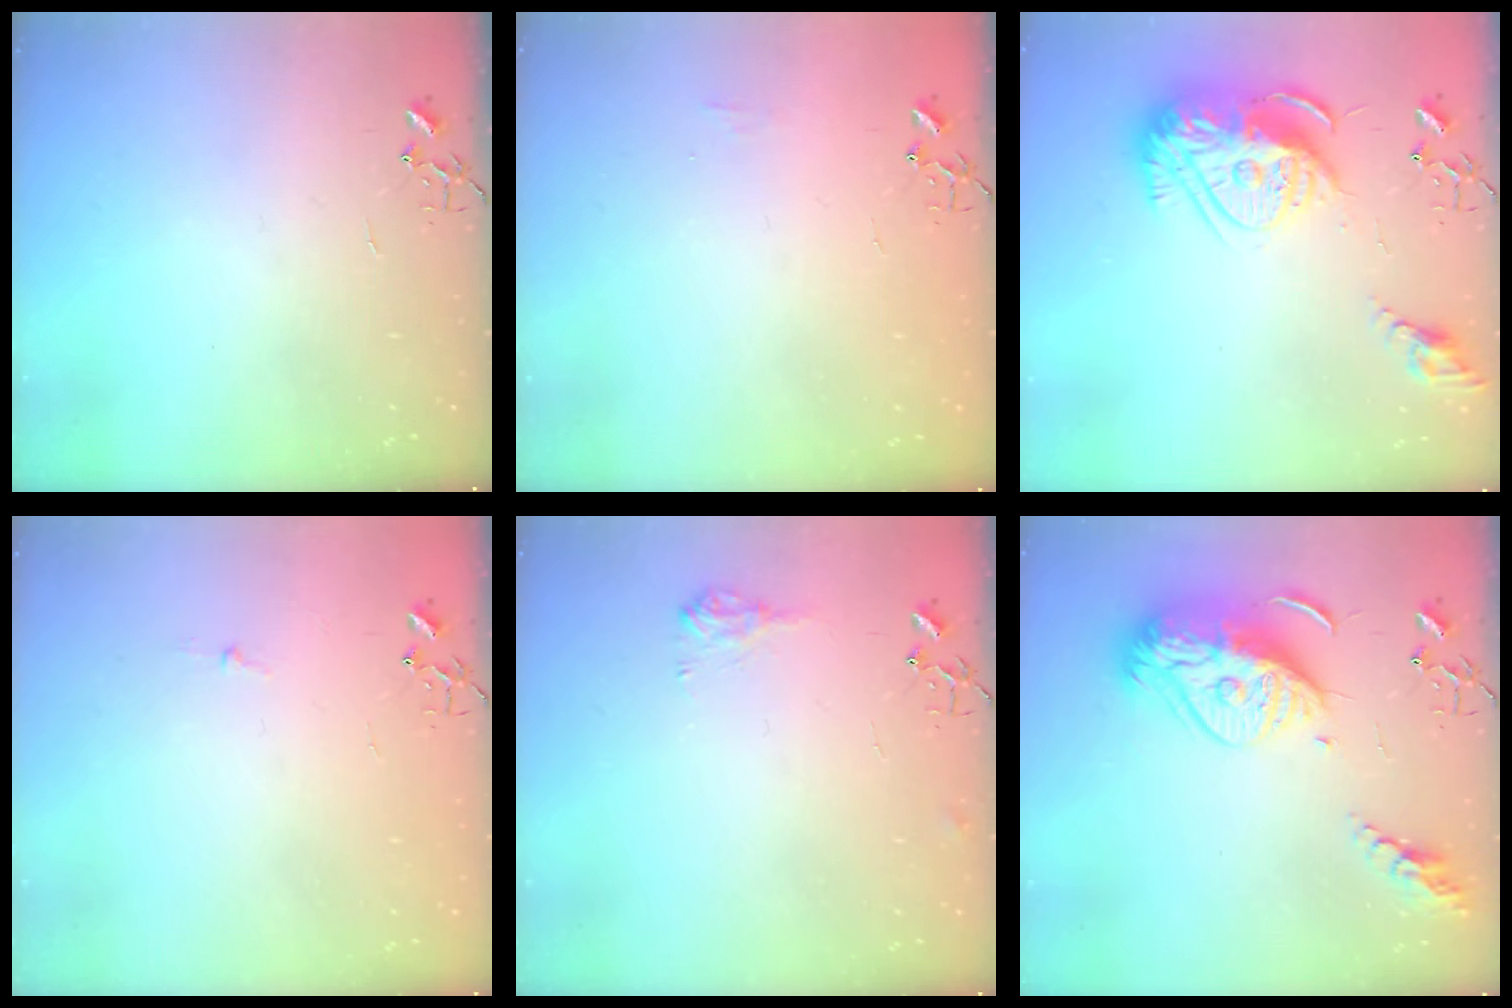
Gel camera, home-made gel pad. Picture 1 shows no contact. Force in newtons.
{"total": 5.1, "press": 5.1, "slide": 0.7}
{"total": 17.6, "press": 17.5, "slide": 1.6}
{"total": 2.7, "press": 2.7, "slide": 0.3}
{"total": 7.7, "press": 7.7, "slide": 0.1}
{"total": 18.4, "press": 18.3, "slide": 1.7}